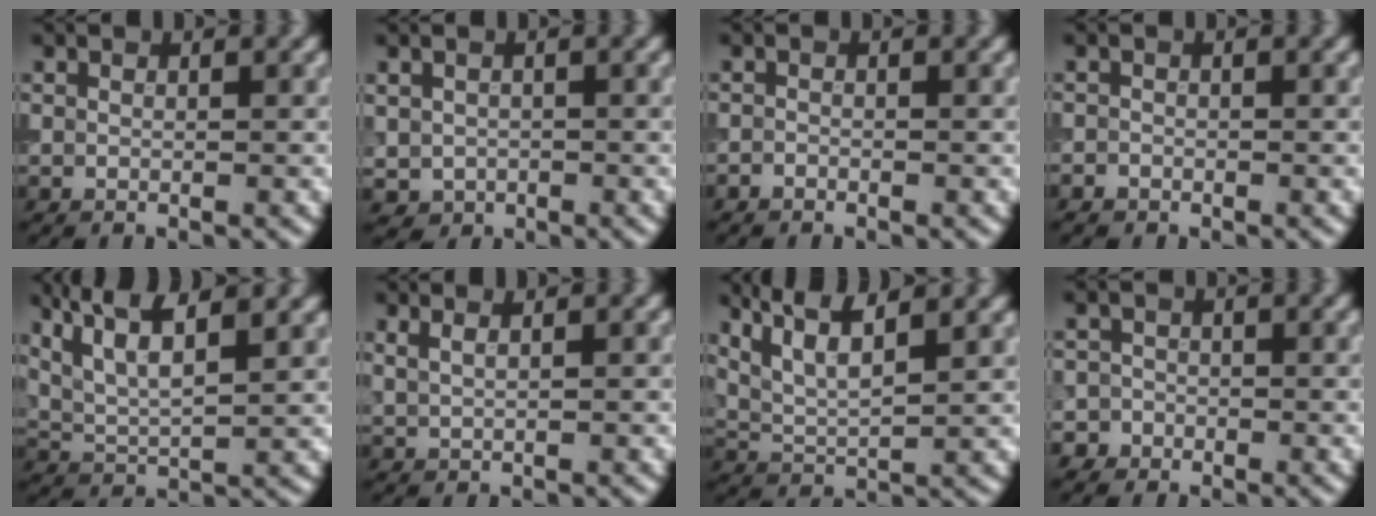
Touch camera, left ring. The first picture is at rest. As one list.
[{"total": 1.0, "force": [0.0, 0.9, -0.1], "torque": [-0.002, 0.002, 0.005]}, {"total": 0.6, "force": [-0.5, -0.2, -0.2], "torque": [-0.005, 0.007, -0.008]}, {"total": 1.0, "force": [-0.9, 0.2, -0.3], "torque": [0.003, 0.004, -0.015]}, {"total": 6.6, "force": [4.7, 1.7, 4.4], "torque": [-0.086, 0.031, 0.072]}, {"total": 2.7, "force": [1.8, 1.2, 1.5], "torque": [-0.007, 0.017, 0.004]}, {"total": 5.8, "force": [4.4, 1.3, 3.6], "torque": [-0.067, 0.031, 0.065]}, {"total": 1.6, "force": [-0.8, 1.1, -0.7], "torque": [0.030, 0.017, -0.015]}]